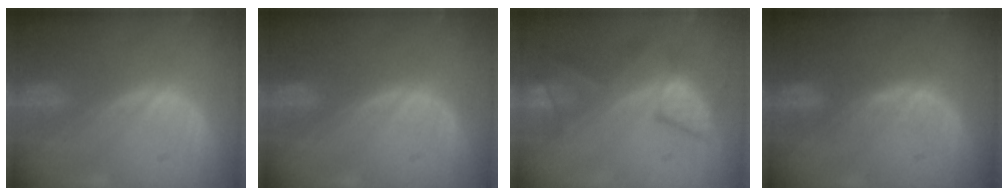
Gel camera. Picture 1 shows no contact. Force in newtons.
{"total": 0.0}
{"total": 7.6, "press": 7.5, "slide": 1.1}
{"total": 2.5, "press": 2.4, "slide": 0.2}